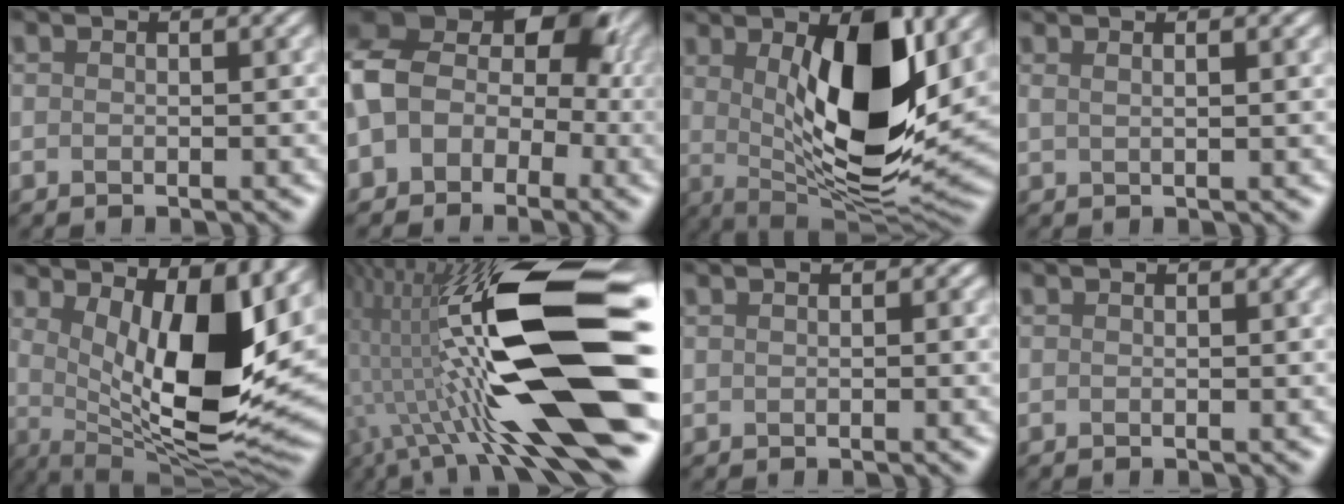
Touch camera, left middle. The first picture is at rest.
{"total": 6.3, "force": [-0.7, 5.1, 3.6], "torque": [-0.065, 0.007, -0.035]}
{"total": 9.6, "force": [2.7, 3.0, 8.7], "torque": [-0.141, -0.015, 0.050]}
{"total": 1.9, "force": [1.4, 0.8, 1.0], "torque": [0.015, -0.005, 0.003]}
{"total": 10.6, "force": [2.9, 3.3, 9.7], "torque": [-0.143, -0.026, 0.052]}
{"total": 14.0, "force": [1.4, 3.6, 13.4], "torque": [-0.232, -0.001, 0.020]}
{"total": 0.7, "force": [0.5, 0.0, -0.4], "torque": [0.013, -0.003, 0.009]}
{"total": 0.0}